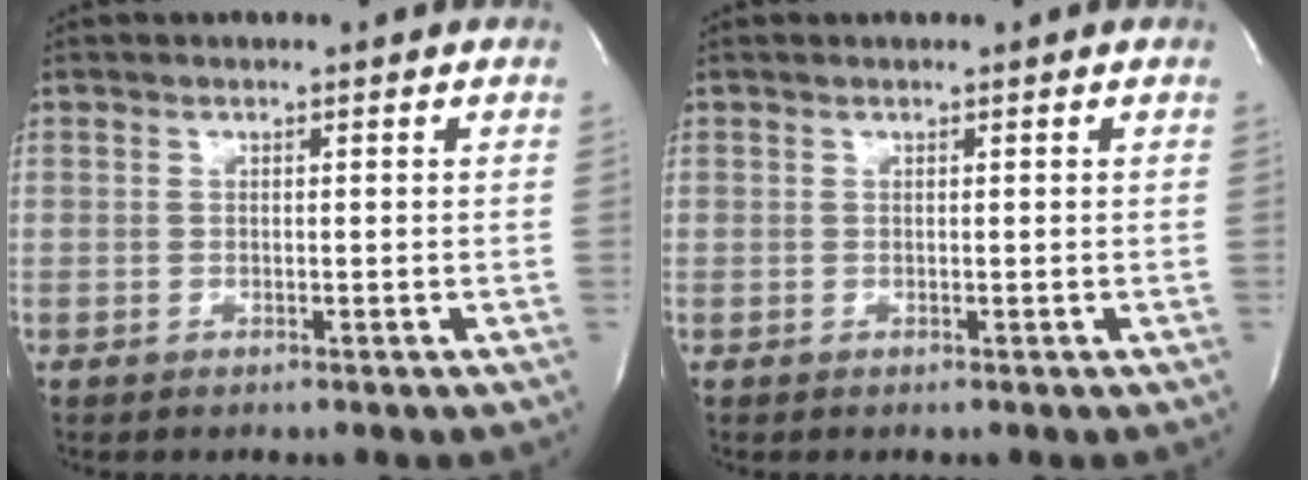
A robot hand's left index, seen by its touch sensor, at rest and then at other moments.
{"total": 0.0}